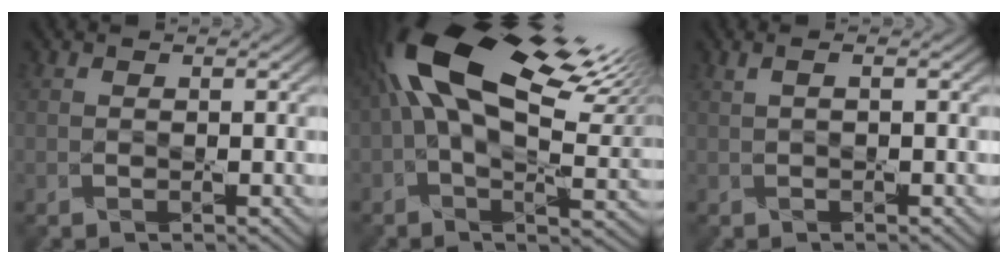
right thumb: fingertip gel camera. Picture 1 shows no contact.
{"total": 18.7, "force": [6.5, 8.2, 15.5], "torque": [-0.321, 0.036, 0.108]}
{"total": 0.9, "force": [0.3, -0.2, 0.9], "torque": [-0.022, 0.008, 0.004]}